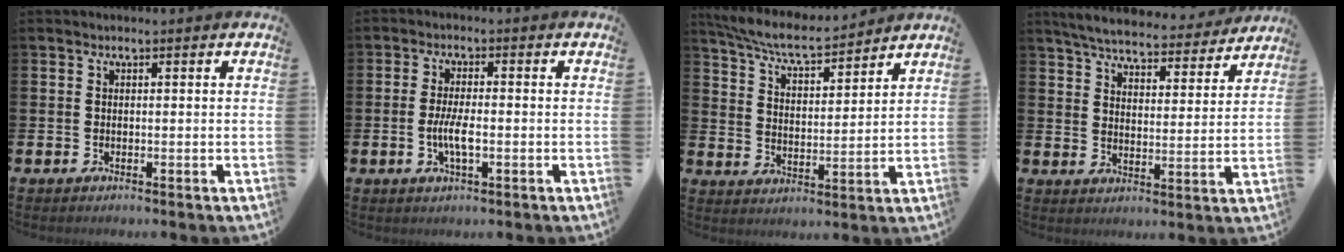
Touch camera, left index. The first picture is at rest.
{"total": 3.7, "force": [-0.8, 1.1, 3.5], "torque": [-0.067, 0.000, -0.017]}
{"total": 7.4, "force": [6.9, 0.9, 2.6], "torque": [-0.081, -0.042, 0.121]}
{"total": 6.1, "force": [5.8, 0.9, 1.6], "torque": [-0.054, -0.038, 0.099]}